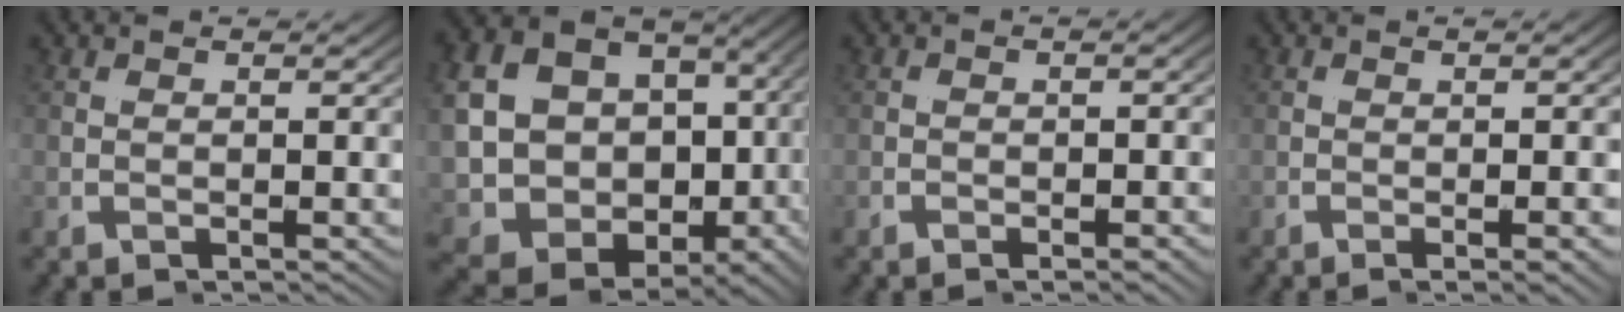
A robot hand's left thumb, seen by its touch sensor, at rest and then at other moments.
{"total": 16.8, "force": [0.4, 13.7, 9.7], "torque": [-0.197, -0.034, 0.009]}
{"total": 1.2, "force": [-1.0, -0.4, 0.3], "torque": [-0.021, 0.000, -0.023]}
{"total": 3.1, "force": [-0.8, -2.2, 2.1], "torque": [-0.035, 0.015, -0.020]}